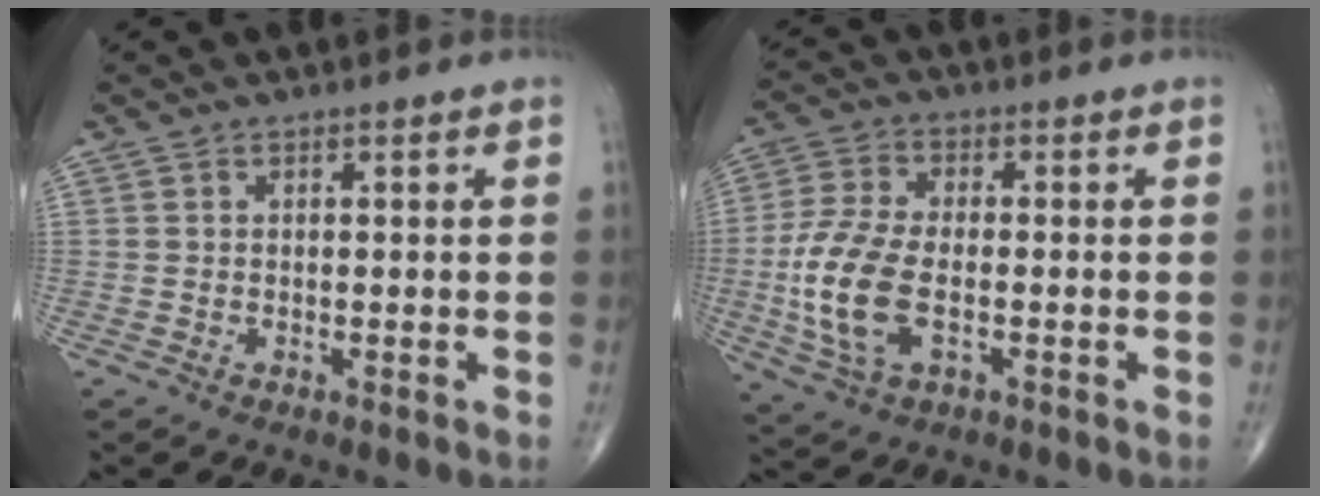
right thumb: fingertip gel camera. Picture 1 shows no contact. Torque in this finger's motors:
{"motor_torque": [0.34, 0.45, 0.89, -0.08, 0.39]}